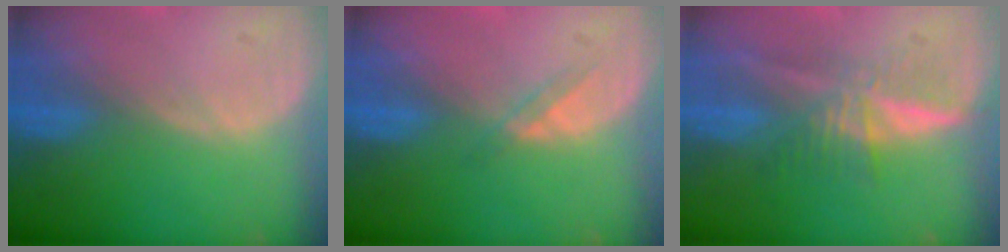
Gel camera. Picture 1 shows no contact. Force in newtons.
{"total": 1.8, "press": 1.4, "slide": 1.0}
{"total": 5.9, "press": 5.6, "slide": 2.0}